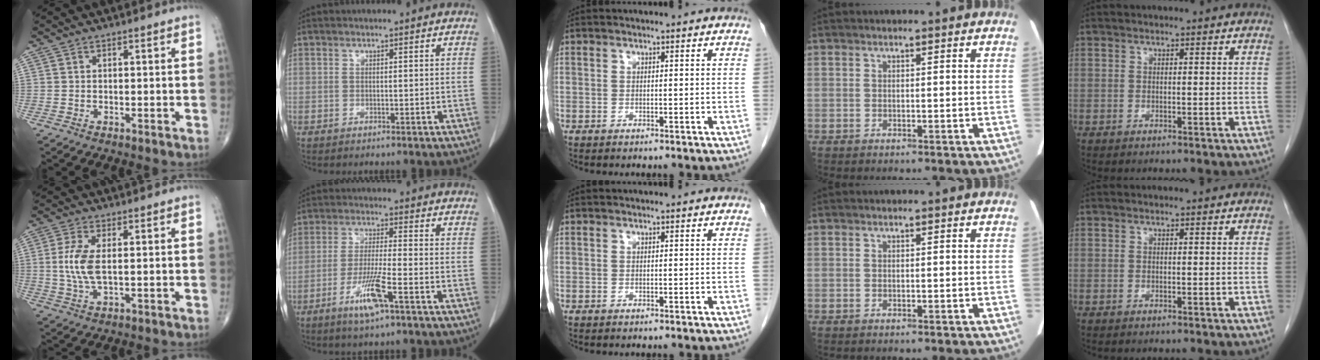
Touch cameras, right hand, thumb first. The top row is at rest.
{"thumb": {"total": 6.7, "force": [0.5, 2.7, 6.1], "torque": [-0.146, -0.004, 0.011]}, "index": {"total": 7.5, "force": [-3.8, 0.1, 6.5], "torque": [-0.130, -0.011, -0.072]}}